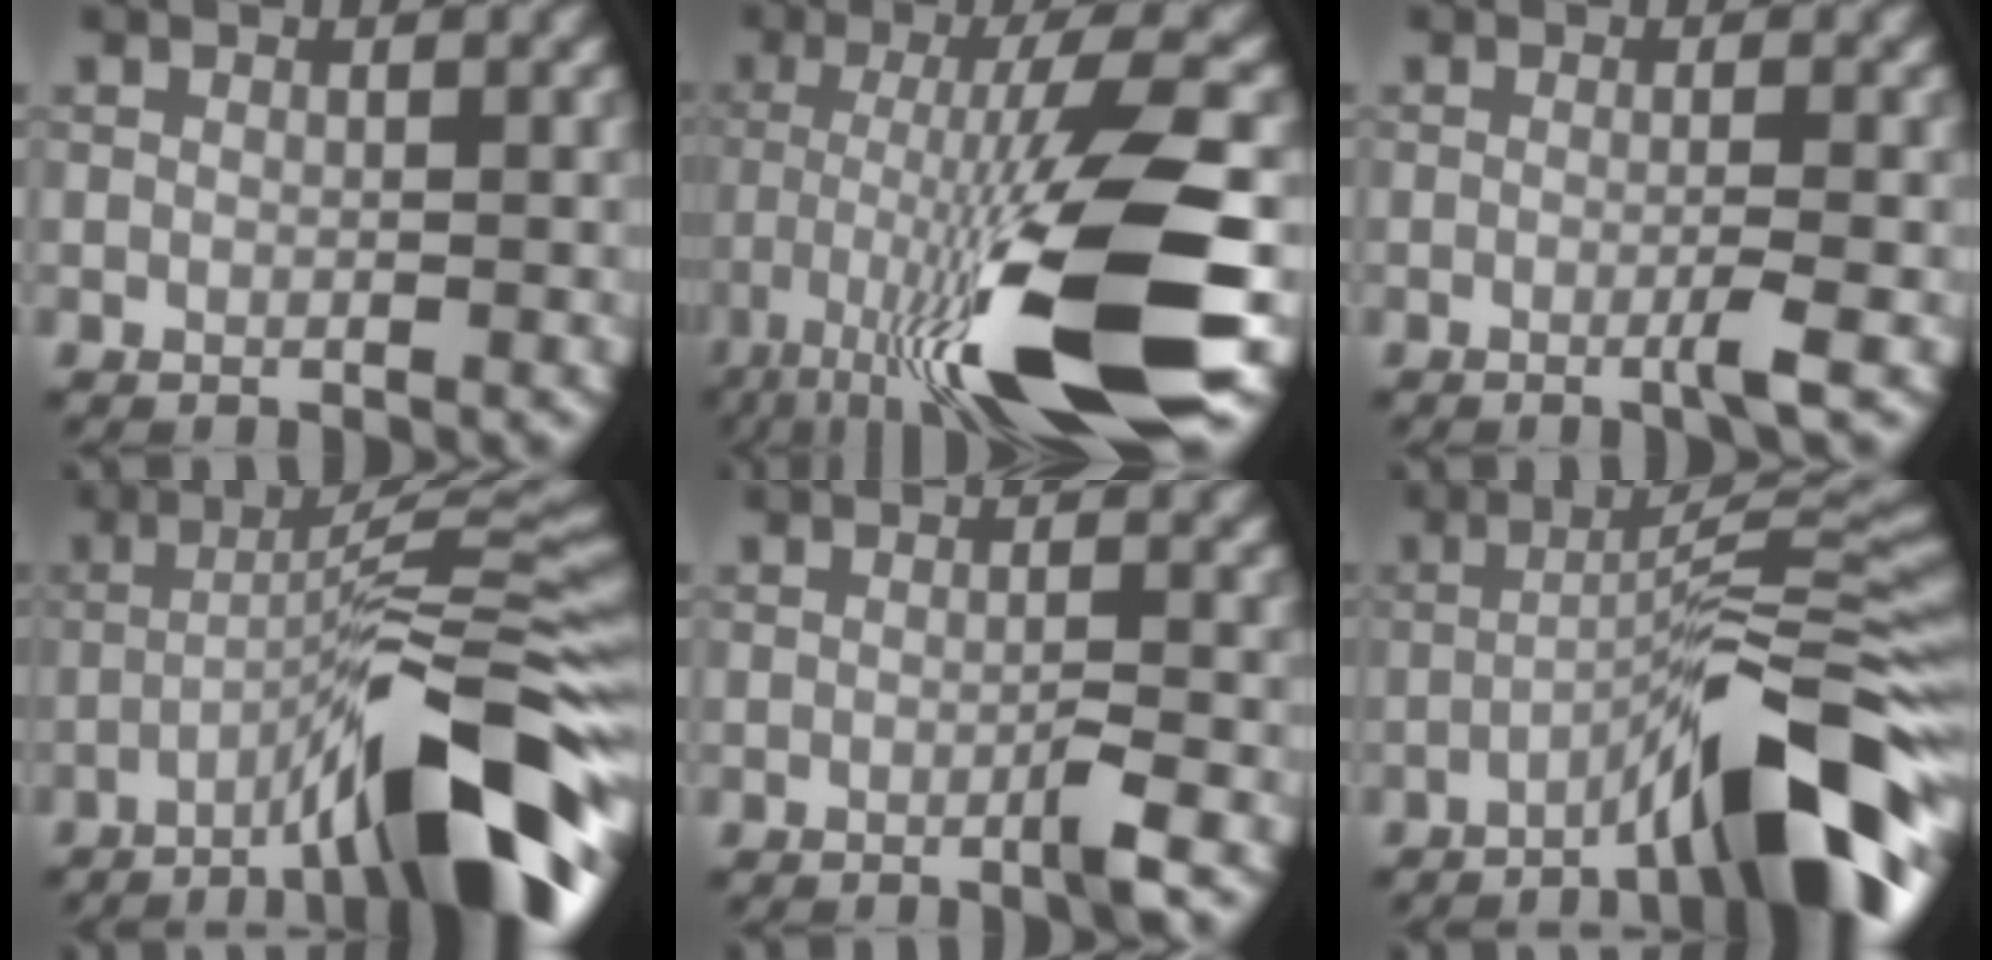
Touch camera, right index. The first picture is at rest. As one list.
[{"total": 14.0, "force": [-6.0, 2.5, 12.4], "torque": [-0.216, 0.001, -0.097]}, {"total": 2.0, "force": [-0.6, 0.2, 1.9], "torque": [-0.030, -0.002, -0.018]}, {"total": 13.4, "force": [-6.4, 2.5, 11.5], "torque": [-0.162, 0.018, -0.099]}, {"total": 1.8, "force": [-0.8, 0.1, 1.6], "torque": [-0.024, 0.001, -0.020]}, {"total": 11.5, "force": [-6.1, 1.9, 9.6], "torque": [-0.125, 0.023, -0.104]}]